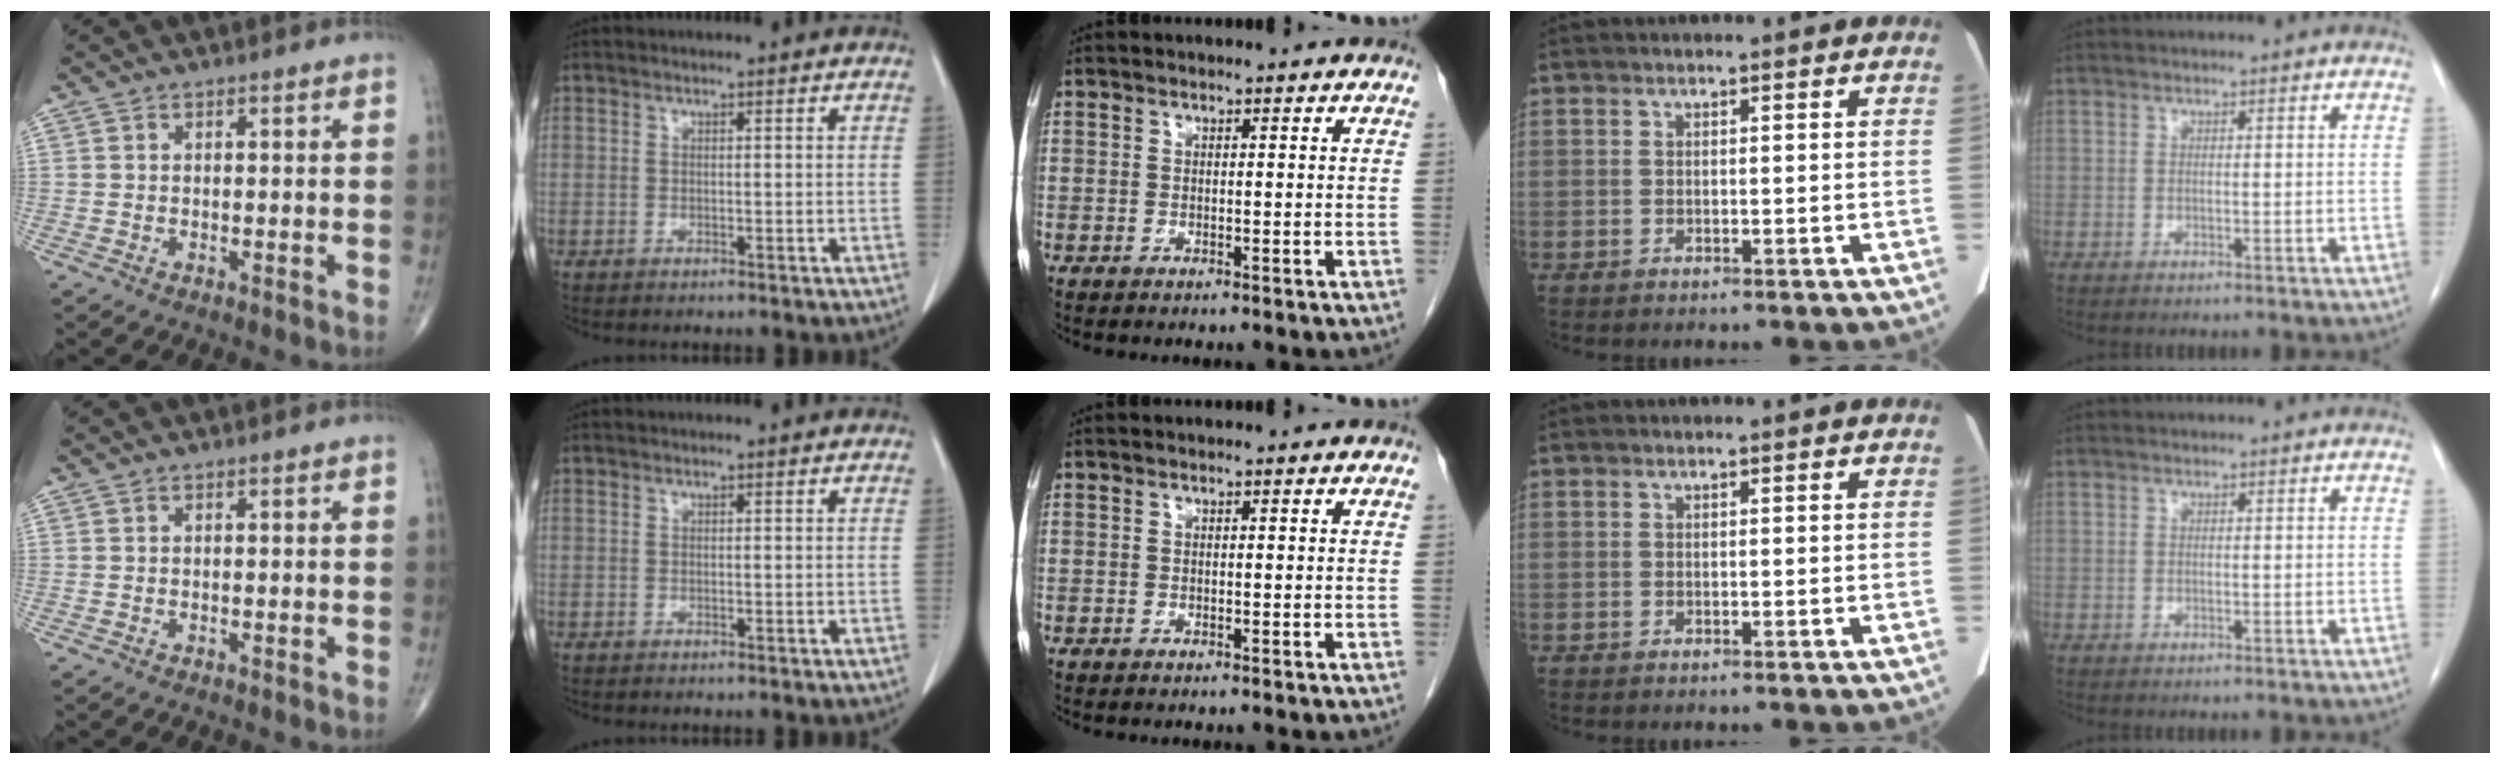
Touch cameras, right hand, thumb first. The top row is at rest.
{}